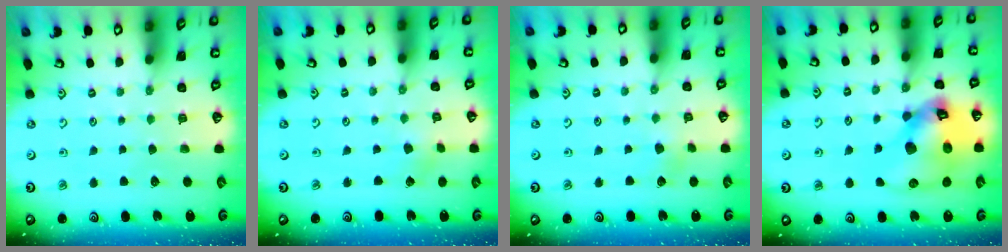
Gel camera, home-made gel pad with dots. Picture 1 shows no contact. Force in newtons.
{"total": 1.6, "press": 1.6, "slide": 0.2}
{"total": 1.3, "press": 1.3, "slide": 0.2}
{"total": 20.9, "press": 20.7, "slide": 2.7}